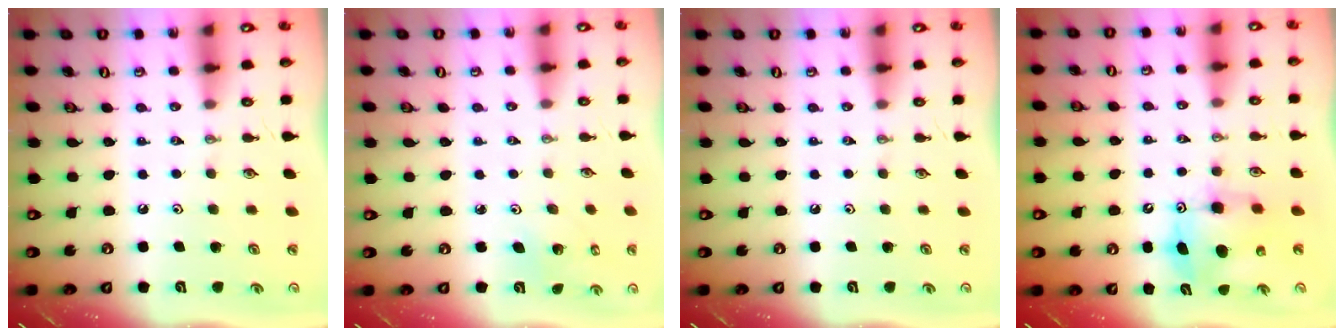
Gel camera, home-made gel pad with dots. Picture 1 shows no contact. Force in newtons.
{"total": 1.7, "press": 1.6, "slide": 0.2}
{"total": 0.0}
{"total": 9.3, "press": 9.3, "slide": 0.6}